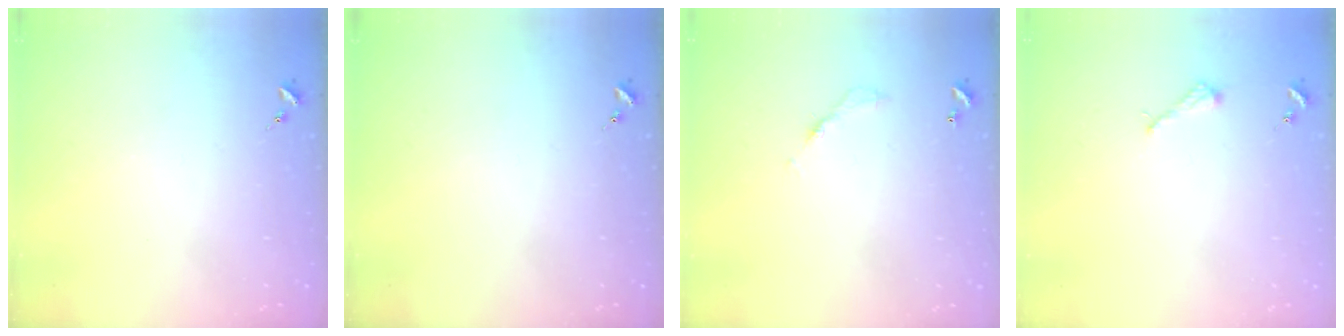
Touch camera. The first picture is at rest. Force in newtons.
{"total": 0.0}
{"total": 3.6, "press": 3.6, "slide": 0.2}
{"total": 2.6, "press": 2.6, "slide": 0.3}